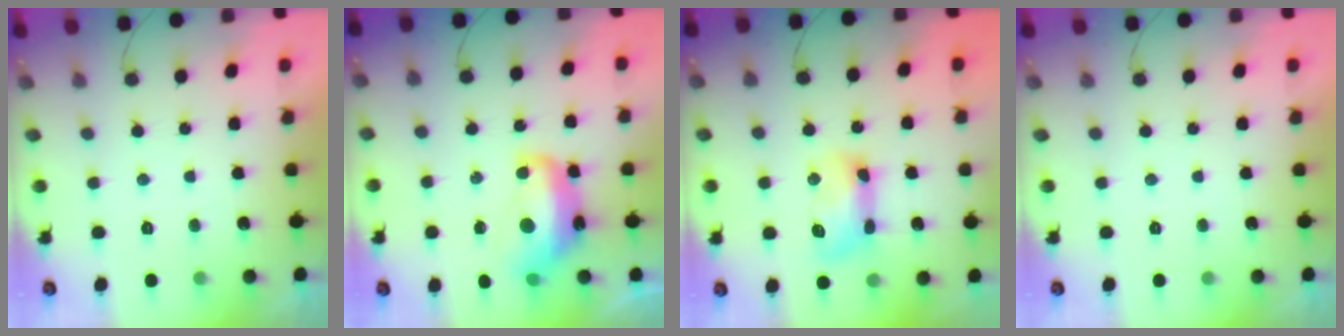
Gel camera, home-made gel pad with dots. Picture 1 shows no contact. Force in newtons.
{"total": 13.4, "press": 13.4, "slide": 0.9}
{"total": 10.5, "press": 10.5, "slide": 1.3}
{"total": 0.0}